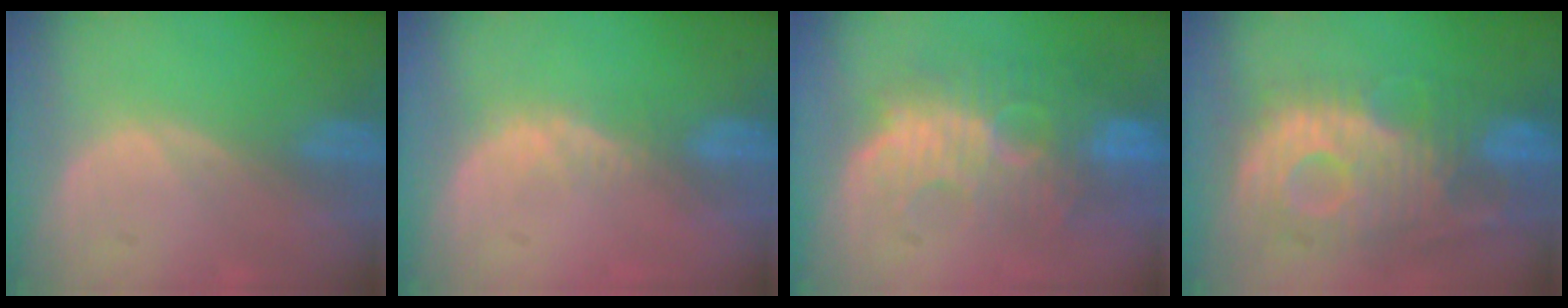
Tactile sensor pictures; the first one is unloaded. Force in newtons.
{"total": 2.1, "press": 1.5, "slide": 1.4}
{"total": 11.0, "press": 9.7, "slide": 5.3}
{"total": 11.8, "press": 10.6, "slide": 5.1}